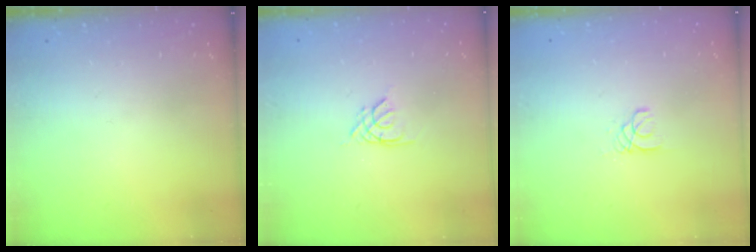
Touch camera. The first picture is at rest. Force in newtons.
{"total": 2.6, "press": 2.6, "slide": 0.3}
{"total": 1.8, "press": 1.8, "slide": 0.2}